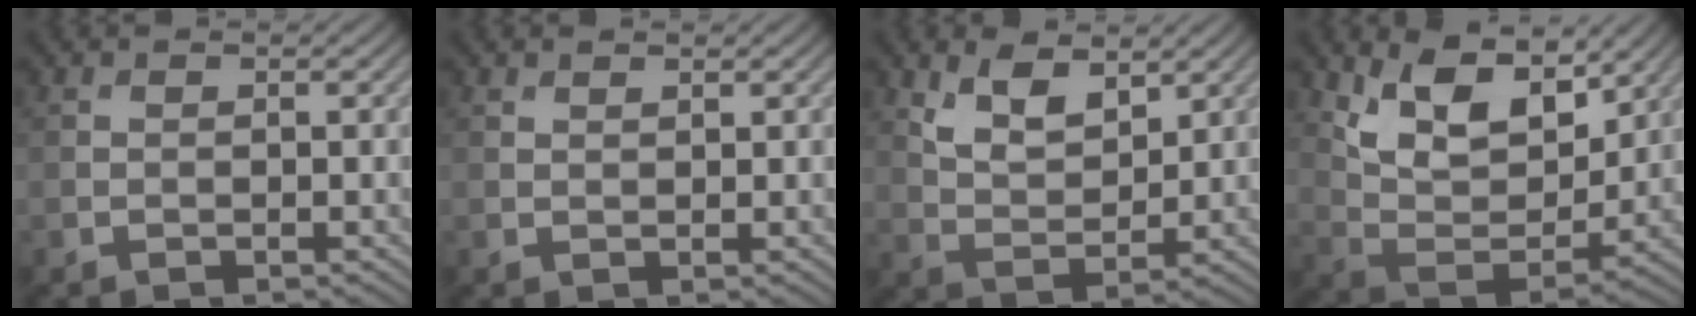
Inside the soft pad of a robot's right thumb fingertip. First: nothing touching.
{"total": 0.7, "force": [0.7, 0.1, 0.2], "torque": [-0.004, -0.001, 0.015]}
{"total": 5.9, "force": [3.6, 2.8, 3.8], "torque": [-0.081, -0.009, 0.072]}
{"total": 10.8, "force": [6.5, 5.2, 6.8], "torque": [-0.141, -0.008, 0.120]}